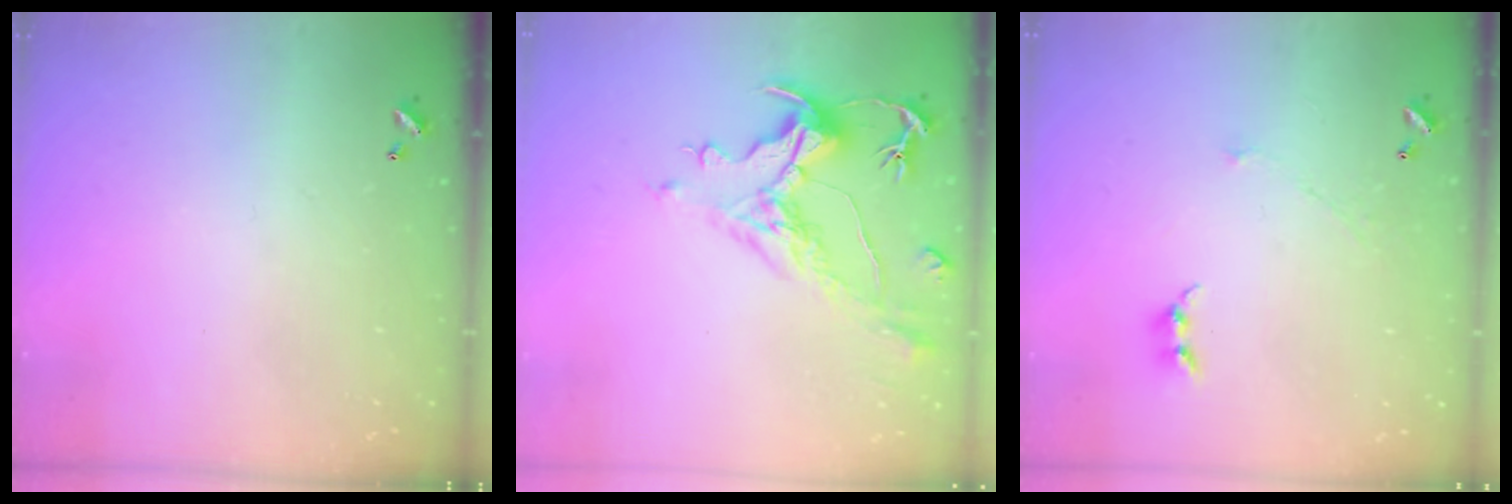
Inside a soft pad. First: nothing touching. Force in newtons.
{"total": 1.5, "press": 0.3, "slide": 1.5}
{"total": 1.1, "press": 1.1, "slide": 0.4}